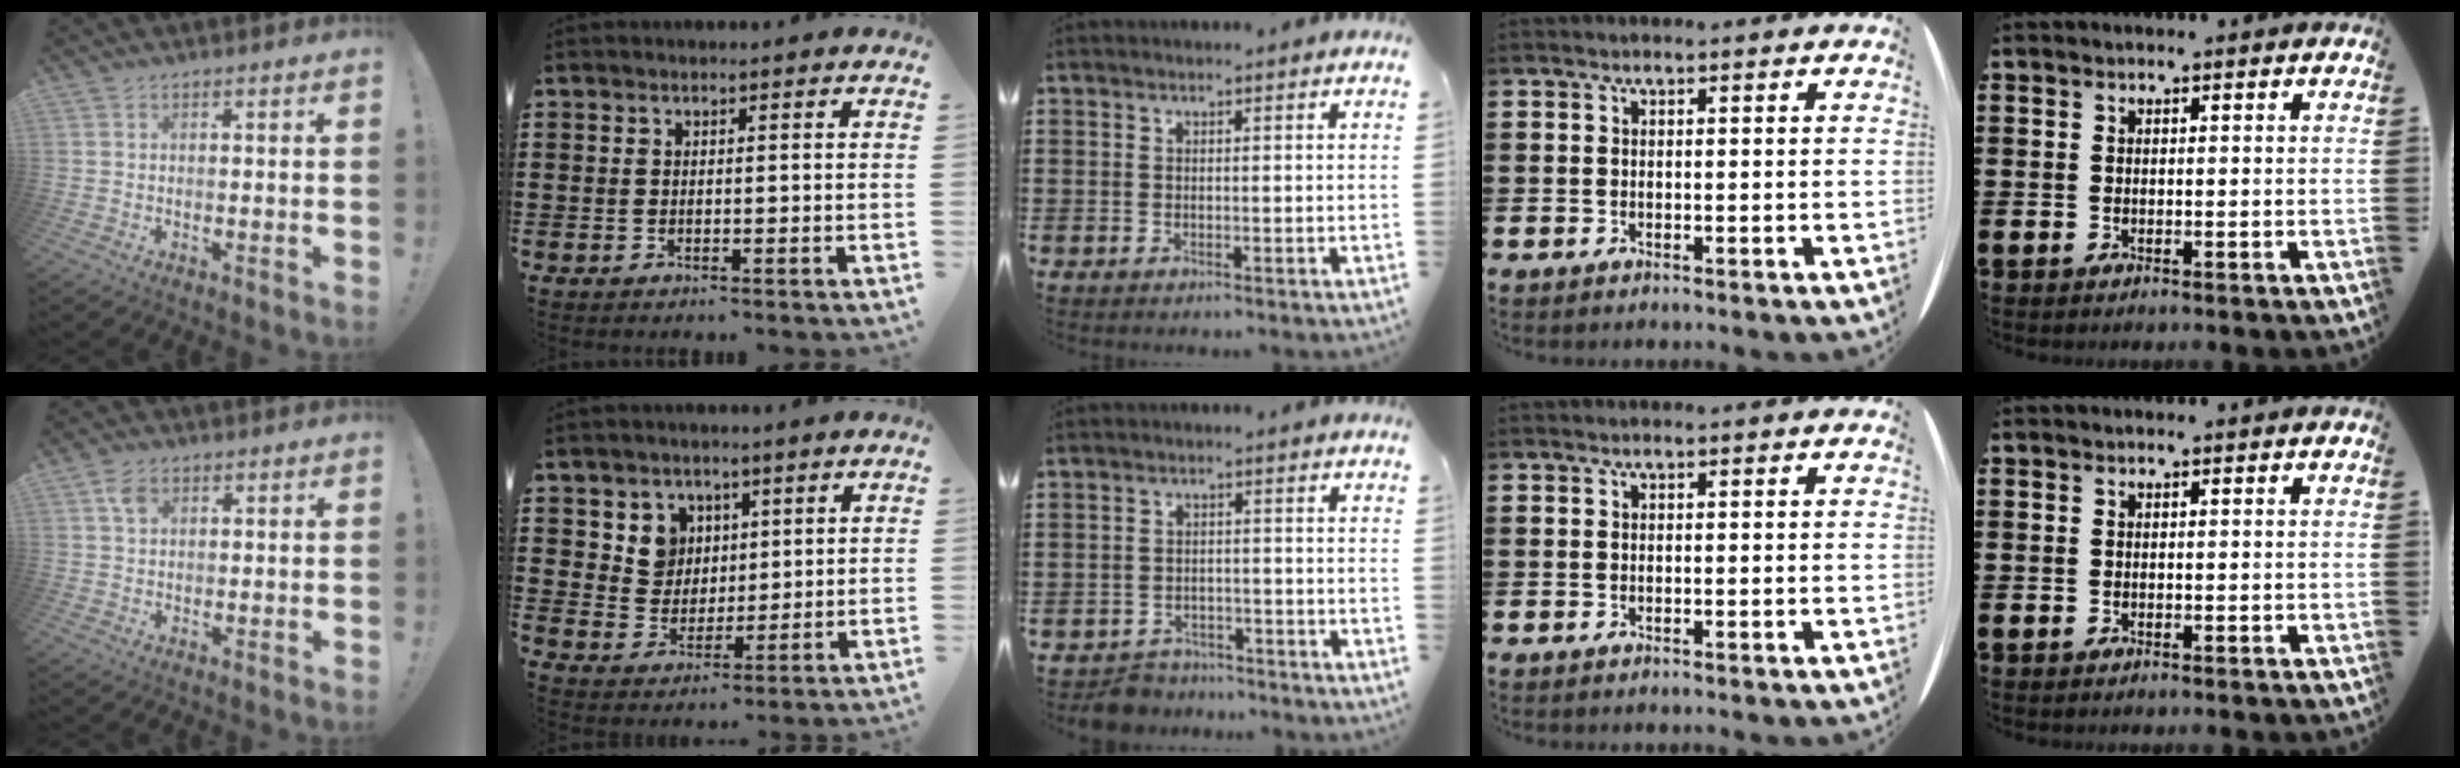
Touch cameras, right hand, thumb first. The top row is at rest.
{"thumb": {"total": 3.6, "force": [1.4, 2.4, 2.2], "torque": [-0.036, 0.002, 0.027]}, "index": {"total": 6.0, "force": [2.8, 5.2, 1.0], "torque": [-0.043, 0.008, 0.052]}, "middle": {"total": 3.3, "force": [-3.2, 0.7, -0.1], "torque": [-0.007, 0.000, -0.069]}}